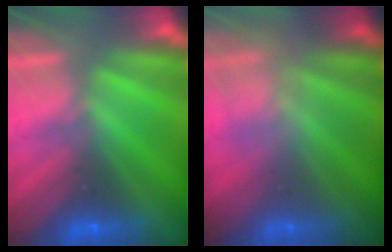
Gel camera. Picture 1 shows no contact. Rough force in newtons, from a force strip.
{"total": 2.3}